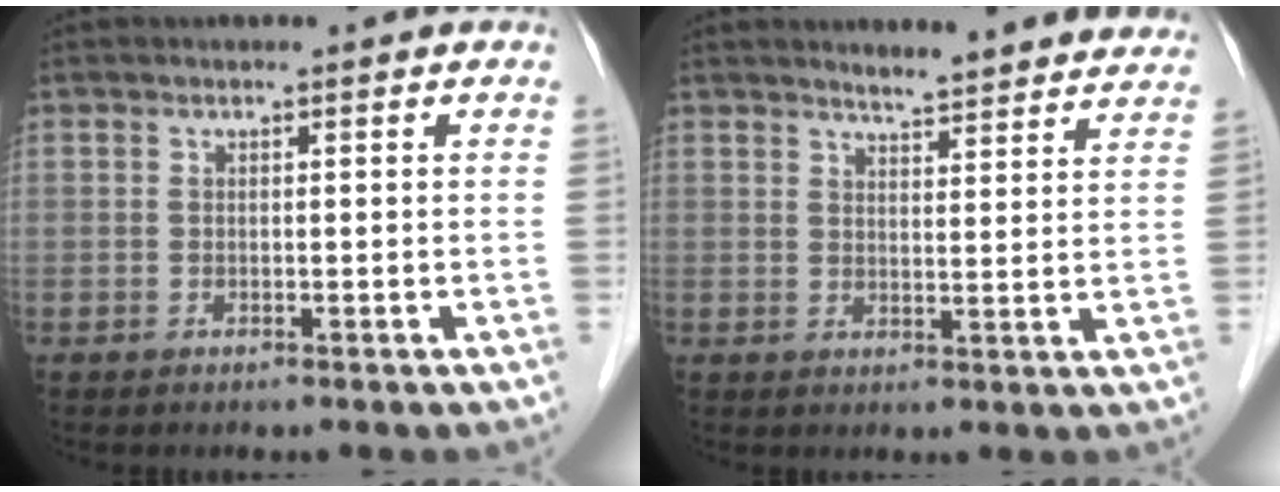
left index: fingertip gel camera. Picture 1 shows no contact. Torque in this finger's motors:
{"motor_torque": [-0.46, -0.33, -0.16, 0.01]}